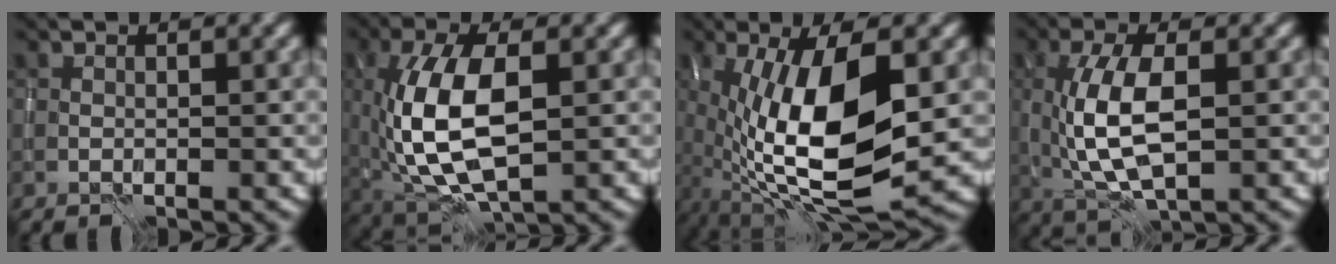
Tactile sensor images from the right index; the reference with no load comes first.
{"total": 9.4, "force": [-0.4, 4.6, 8.3], "torque": [-0.178, 0.000, -0.005]}
{"total": 13.4, "force": [-0.8, 4.9, 12.4], "torque": [-0.229, -0.001, -0.020]}
{"total": 7.1, "force": [0.1, 2.9, 6.4], "torque": [-0.141, 0.000, 0.003]}